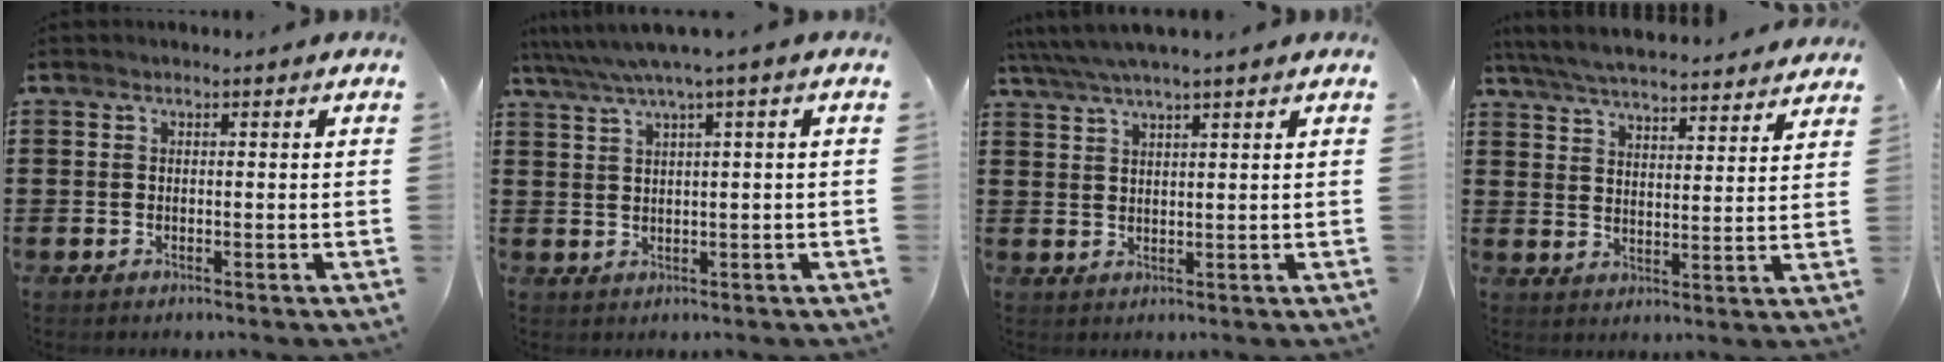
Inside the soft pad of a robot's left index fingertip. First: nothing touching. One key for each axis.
{"total": 3.4, "fx": 1.7, "fy": -0.4, "fz": 2.9, "tx": -0.060, "ty": -0.009, "tz": 0.025}
{"total": 3.7, "fx": 3.1, "fy": -0.2, "fz": 2.0, "tx": -0.047, "ty": -0.006, "tz": 0.055}
{"total": 5.8, "fx": 5.7, "fy": -0.1, "fz": 1.3, "tx": -0.050, "ty": -0.032, "tz": 0.099}